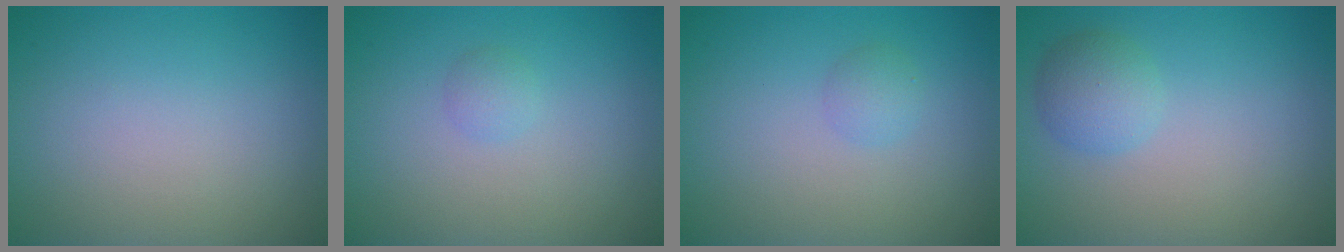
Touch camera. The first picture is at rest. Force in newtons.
{"total": 1.0, "press": 1.0, "slide": 0.0}
{"total": 1.2, "press": 1.2, "slide": 0.1}
{"total": 2.5, "press": 2.5, "slide": 0.2}